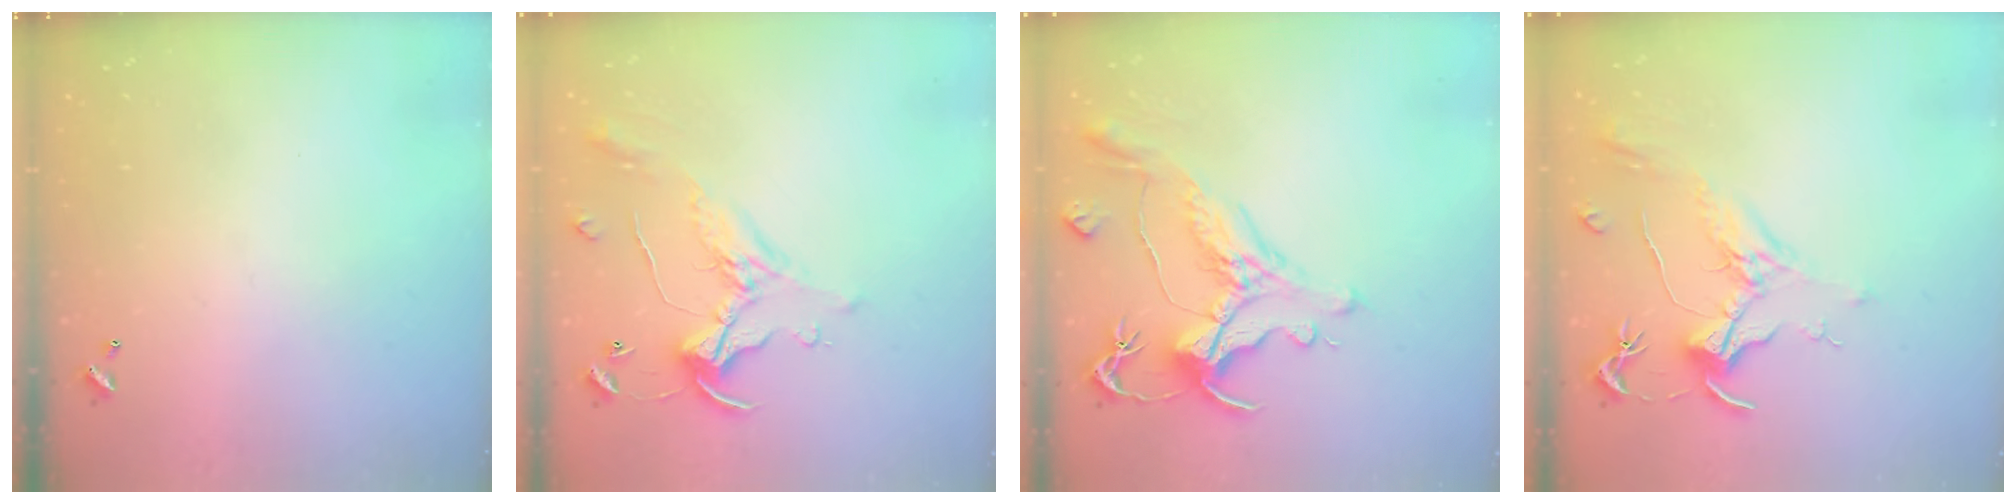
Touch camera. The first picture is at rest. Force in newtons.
{"total": 1.1, "press": 0.8, "slide": 0.8}
{"total": 2.4, "press": 2.0, "slide": 1.4}
{"total": 1.9, "press": 1.7, "slide": 0.9}